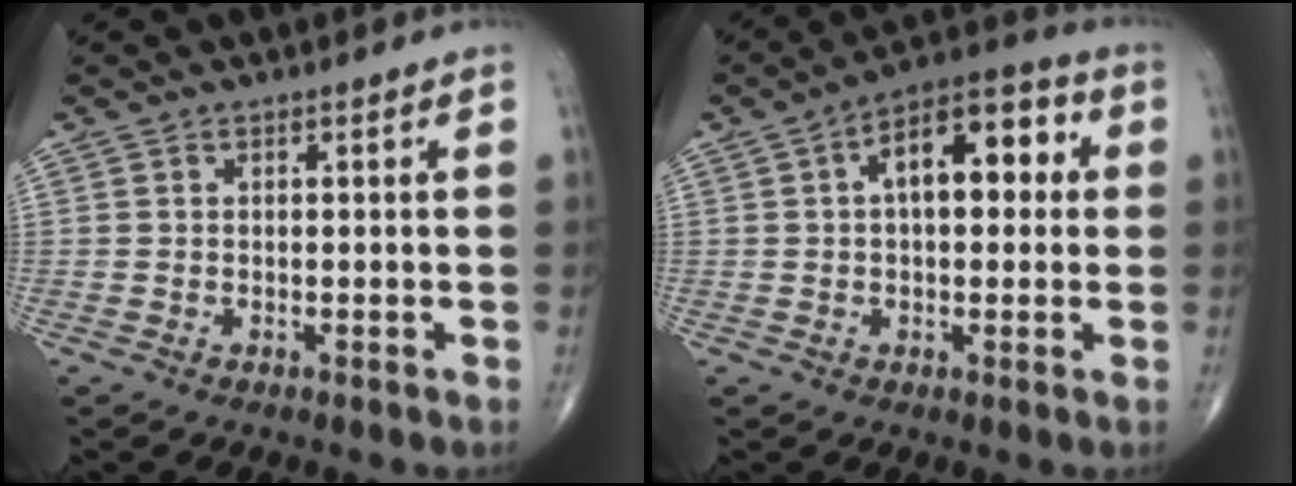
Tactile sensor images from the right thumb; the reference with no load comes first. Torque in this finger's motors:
{"motor_torque": [1.20, 3.46, 1.11, 0.04, 0.08]}